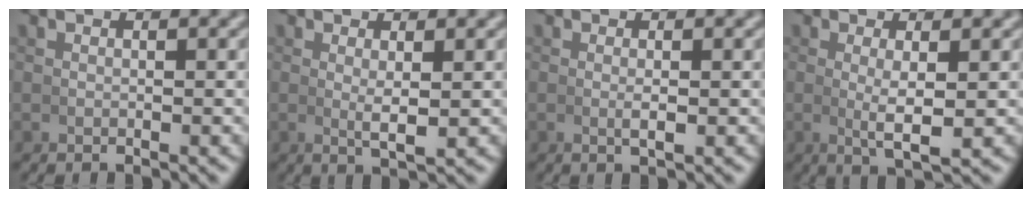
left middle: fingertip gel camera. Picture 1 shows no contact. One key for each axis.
{"total": 2.0, "fx": 0.4, "fy": 0.2, "fz": 1.9, "tx": -0.034, "ty": -0.007, "tz": 0.010}
{"total": 1.0, "fx": 0.0, "fy": 0.1, "fz": 1.0, "tx": -0.020, "ty": 0.000, "tz": 0.000}
{"total": 3.2, "fx": 0.0, "fy": 0.5, "fz": 3.2, "tx": -0.059, "ty": -0.010, "tz": 0.006}